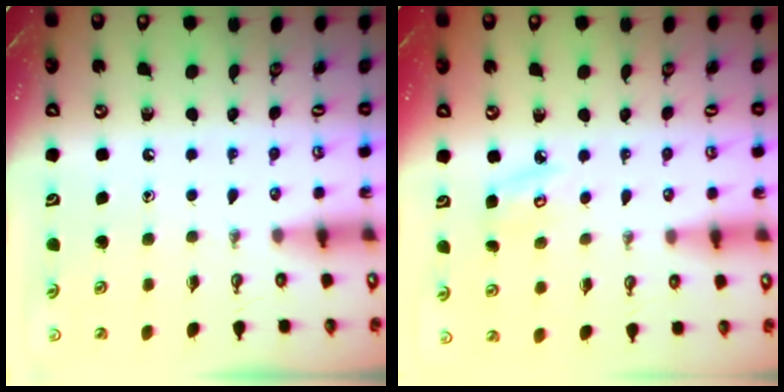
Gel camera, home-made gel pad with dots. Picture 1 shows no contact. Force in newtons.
{"total": 5.2, "press": 5.2, "slide": 0.4}